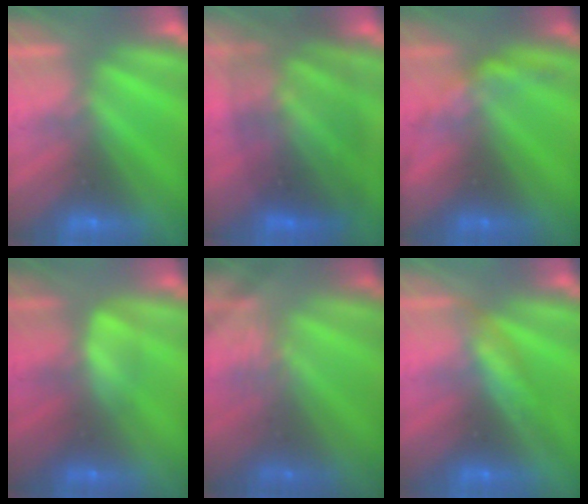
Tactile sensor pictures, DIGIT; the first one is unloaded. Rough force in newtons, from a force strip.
{"total": 7.8}
{"total": 2.4}
{"total": 2.5}
{"total": 2.2}
{"total": 4.6}